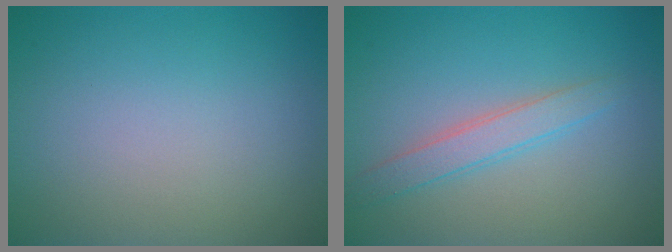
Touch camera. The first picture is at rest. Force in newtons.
{"total": 2.3, "press": 2.3, "slide": 0.1}